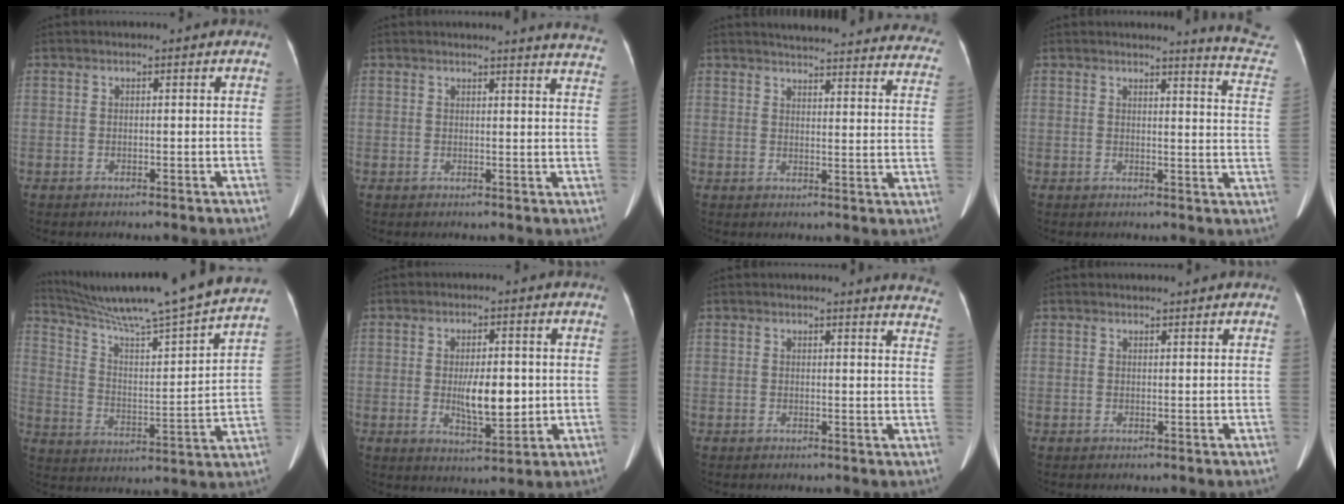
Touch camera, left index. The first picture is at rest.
{"total": 12.2, "force": [11.9, 0.1, 2.6], "torque": [-0.013, -0.073, 0.099]}
{"total": 28.3, "force": [26.8, 3.5, 8.1], "torque": [-0.105, -0.090, 0.292]}
{"total": 10.0, "force": [9.9, -1.4, 0.6], "torque": [-0.007, -0.110, 0.084]}
{"total": 24.6, "force": [21.3, -0.8, 12.4], "torque": [-0.206, -0.030, 0.313]}
{"total": 6.9, "force": [-0.1, 2.5, 6.4], "torque": [-0.109, -0.010, 0.003]}
{"total": 9.0, "force": [8.9, 0.2, 1.6], "torque": [0.005, -0.064, 0.060]}
{"total": 1.3, "force": [1.3, -0.1, 0.2], "torque": [-0.005, 0.011, 0.025]}